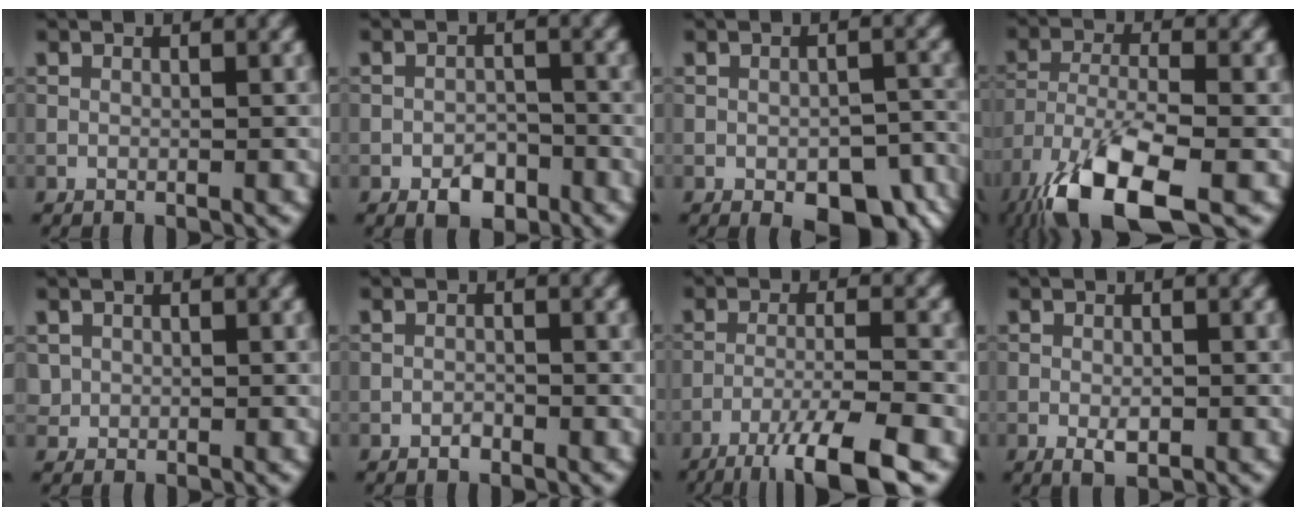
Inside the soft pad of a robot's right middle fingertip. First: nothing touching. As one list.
[{"total": 2.9, "force": [-1.8, 1.7, 1.6], "torque": [-0.021, 0.002, -0.031]}, {"total": 7.1, "force": [-3.9, 3.3, 5.0], "torque": [-0.058, -0.018, -0.038]}, {"total": 10.9, "force": [-6.5, 3.8, 7.8], "torque": [-0.162, -0.022, -0.126]}, {"total": 0.9, "force": [0.2, 0.9, 0.1], "torque": [0.005, -0.004, 0.005]}, {"total": 0.7, "force": [-0.6, 0.4, 0.3], "torque": [-0.004, 0.000, -0.012]}, {"total": 7.7, "force": [-5.1, 1.0, 5.7], "torque": [-0.085, 0.001, -0.093]}, {"total": 1.7, "force": [-0.5, 0.8, 1.4], "torque": [-0.024, -0.002, -0.007]}]